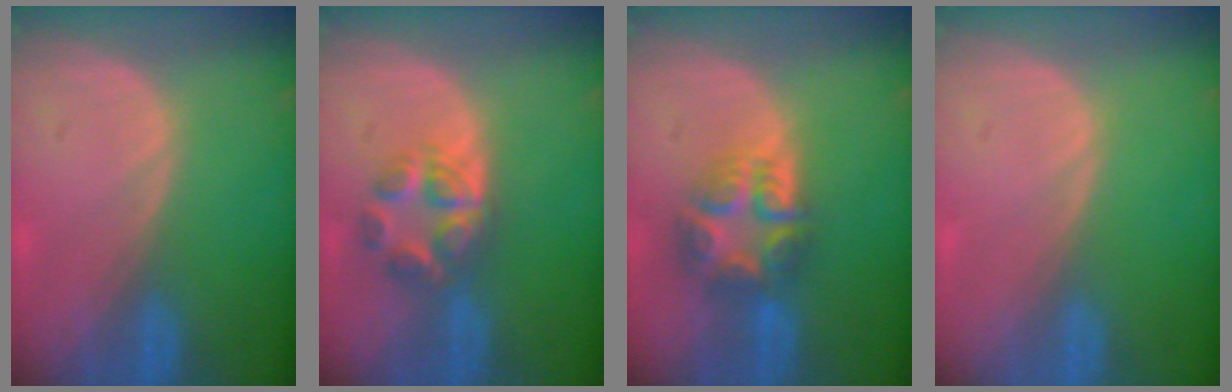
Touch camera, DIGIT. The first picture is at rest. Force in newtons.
{"total": 6.0, "press": 5.5, "slide": 2.2}
{"total": 7.7, "press": 6.7, "slide": 3.8}
{"total": 0.0}